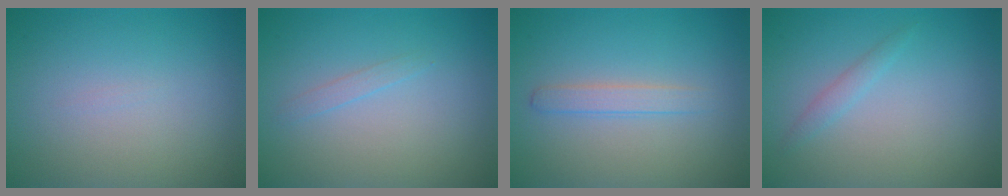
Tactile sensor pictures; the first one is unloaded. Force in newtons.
{"total": 0.8, "press": 0.8, "slide": 0.1}
{"total": 1.6, "press": 1.6, "slide": 0.0}
{"total": 1.0, "press": 1.0, "slide": 0.1}